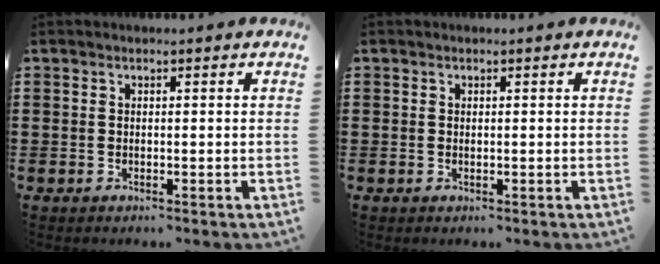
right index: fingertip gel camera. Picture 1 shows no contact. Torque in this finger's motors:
{"motor_torque": [2.14, 0.00, 0.03, 0.00]}